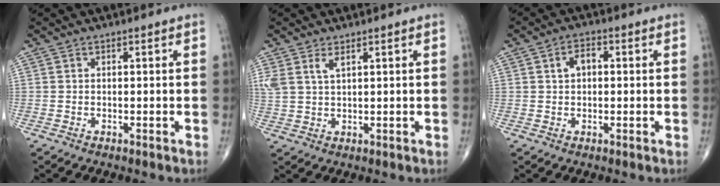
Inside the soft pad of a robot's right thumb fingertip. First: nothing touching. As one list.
[{"total": 3.8, "force": [2.1, 1.5, 2.8], "torque": [-0.064, 0.000, 0.050]}, {"total": 3.6, "force": [0.7, 2.3, 2.7], "torque": [-0.043, 0.012, 0.007]}]